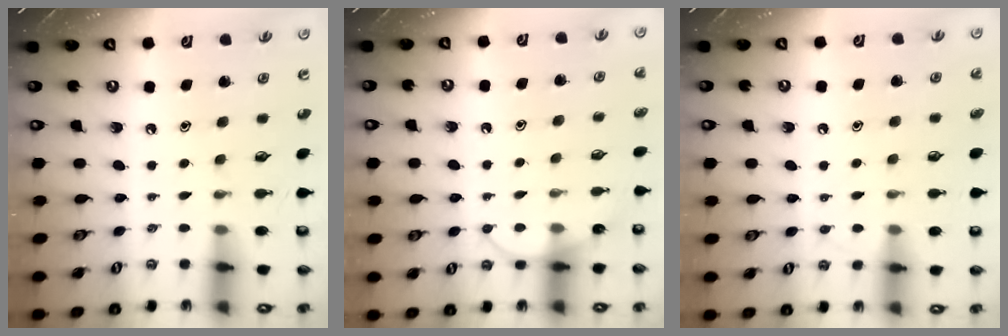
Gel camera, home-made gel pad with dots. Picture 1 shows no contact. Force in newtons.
{"total": 6.5, "press": 6.4, "slide": 0.6}
{"total": 6.3, "press": 6.2, "slide": 0.6}